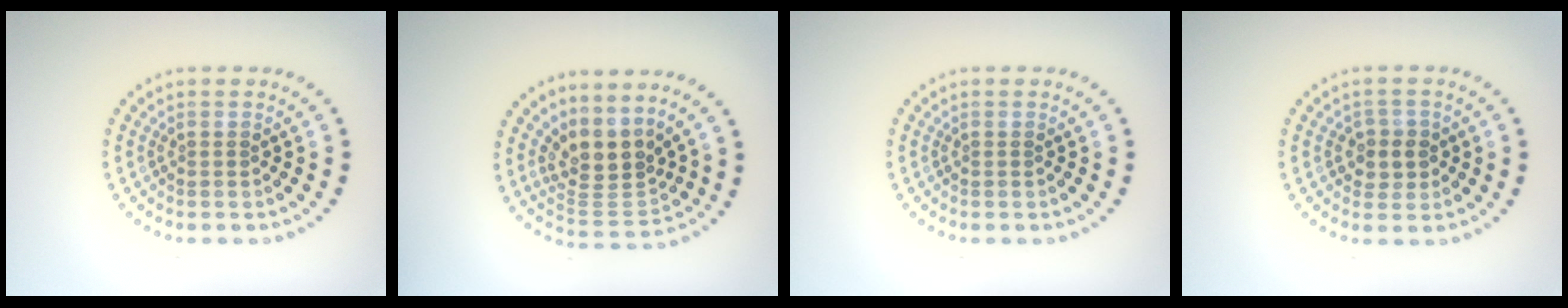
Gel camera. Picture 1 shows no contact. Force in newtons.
{"total": 3.9, "press": 3.0, "slide": 2.5}
{"total": 0.0}
{"total": 2.3, "press": 2.2, "slide": 0.7}